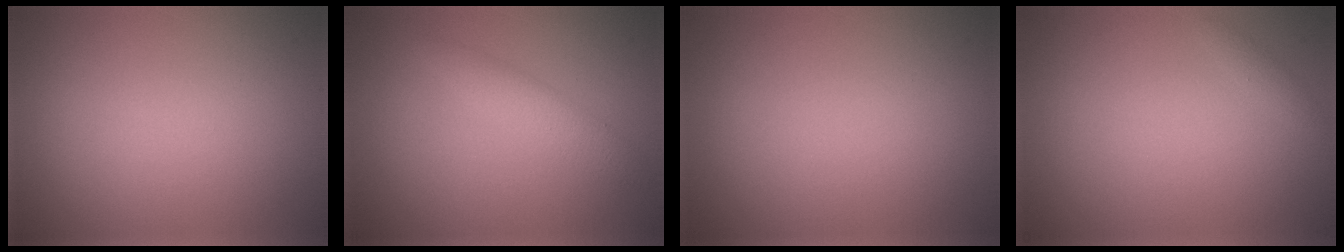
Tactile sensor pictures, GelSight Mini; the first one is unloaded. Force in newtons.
{"total": 2.0, "press": 2.0, "slide": 0.0}
{"total": 0.0}
{"total": 0.6, "press": 0.6, "slide": 0.0}